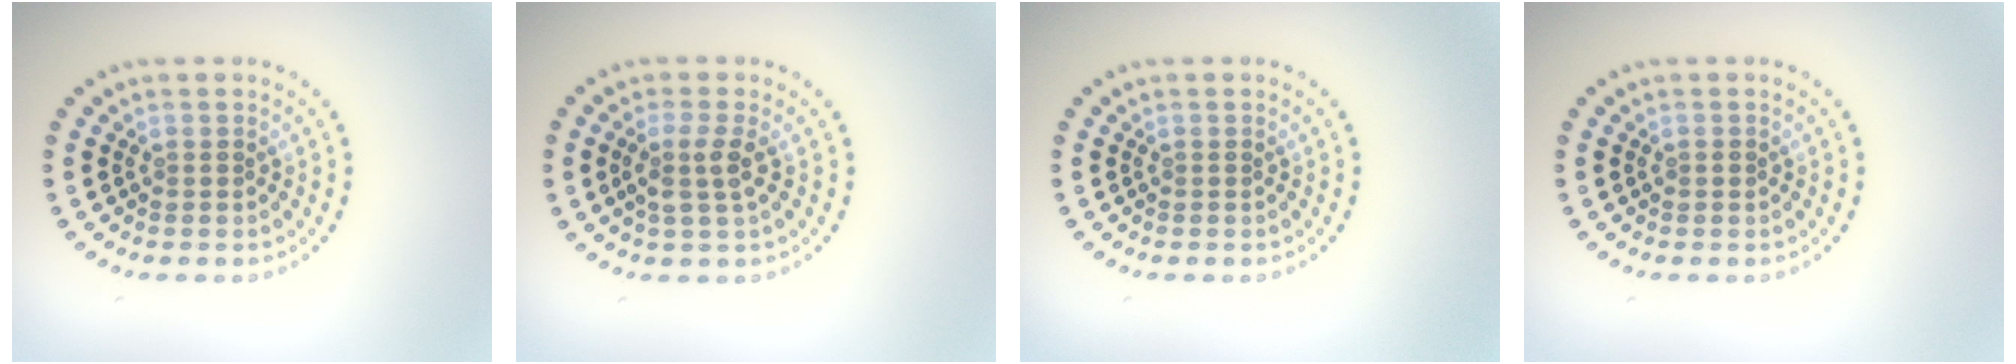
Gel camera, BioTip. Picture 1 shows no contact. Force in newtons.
{"total": 2.2, "press": 1.9, "slide": 1.1}
{"total": 0.0}
{"total": 0.5, "press": 0.5, "slide": 0.2}